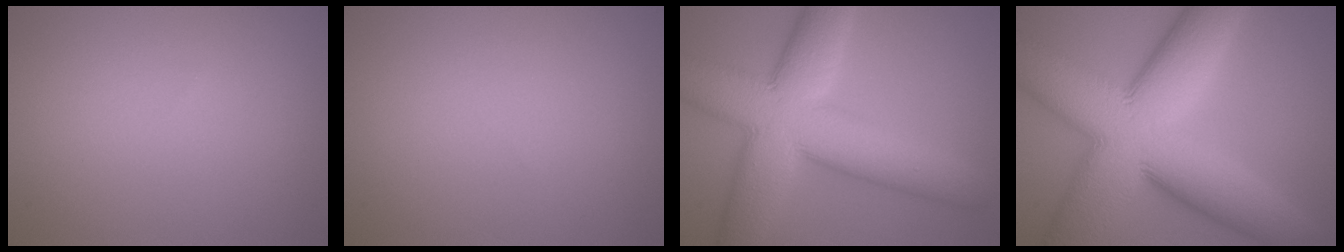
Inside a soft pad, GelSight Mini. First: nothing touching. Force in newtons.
{"total": 0.0}
{"total": 12.1, "press": 12.1, "slide": 0.8}
{"total": 16.5, "press": 16.5, "slide": 0.3}